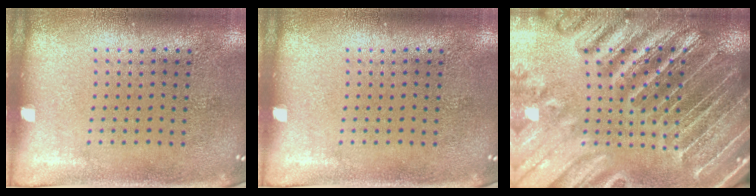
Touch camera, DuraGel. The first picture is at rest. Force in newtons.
{"total": 0.0}
{"total": 5.0, "press": 4.5, "slide": 2.3}